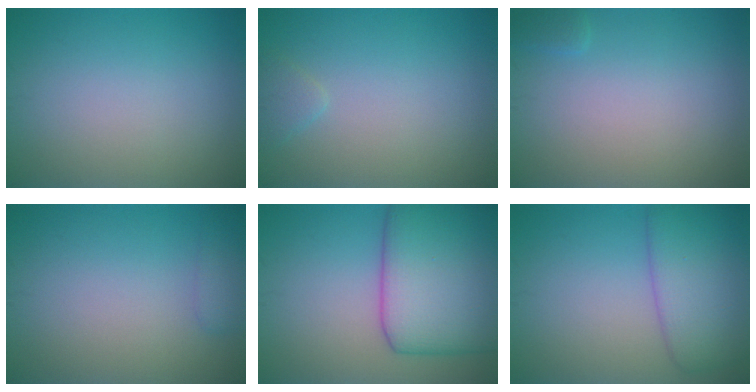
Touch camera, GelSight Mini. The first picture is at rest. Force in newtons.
{"total": 1.0, "press": 1.0, "slide": 0.1}
{"total": 0.7, "press": 0.7, "slide": 0.1}
{"total": 1.5, "press": 1.5, "slide": 0.1}
{"total": 10.6, "press": 10.6, "slide": 0.3}
{"total": 5.9, "press": 5.9, "slide": 0.2}